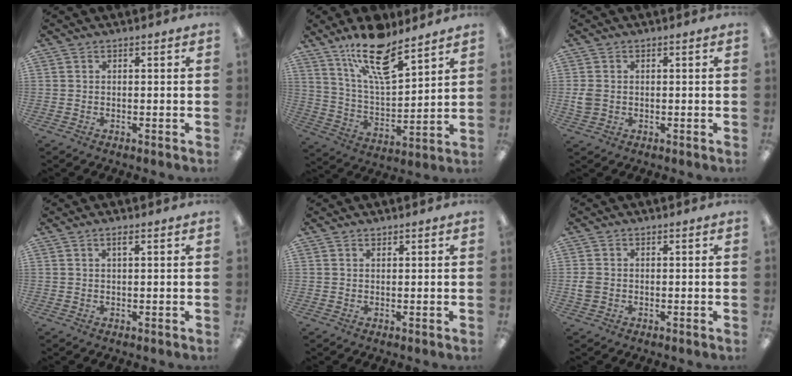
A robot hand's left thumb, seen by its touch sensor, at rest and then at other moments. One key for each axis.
{"total": 17.4, "fx": 12.5, "fy": 5.9, "fz": 10.6, "tx": -0.186, "ty": -0.067, "tz": 0.213}
{"total": 3.1, "fx": 0.0, "fy": 2.5, "fz": 1.7, "tx": -0.038, "ty": 0.004, "tz": -0.002}
{"total": 1.4, "fx": 0.8, "fy": 0.3, "fz": 1.2, "tx": -0.026, "ty": 0.003, "tz": 0.013}
{"total": 0.8, "fx": 0.7, "fy": 0.3, "fz": 0.2, "tx": -0.003, "ty": 0.001, "tz": 0.013}
{"total": 2.6, "fx": -0.2, "fy": 2.1, "fz": 1.5, "tx": -0.033, "ty": 0.002, "tz": -0.006}